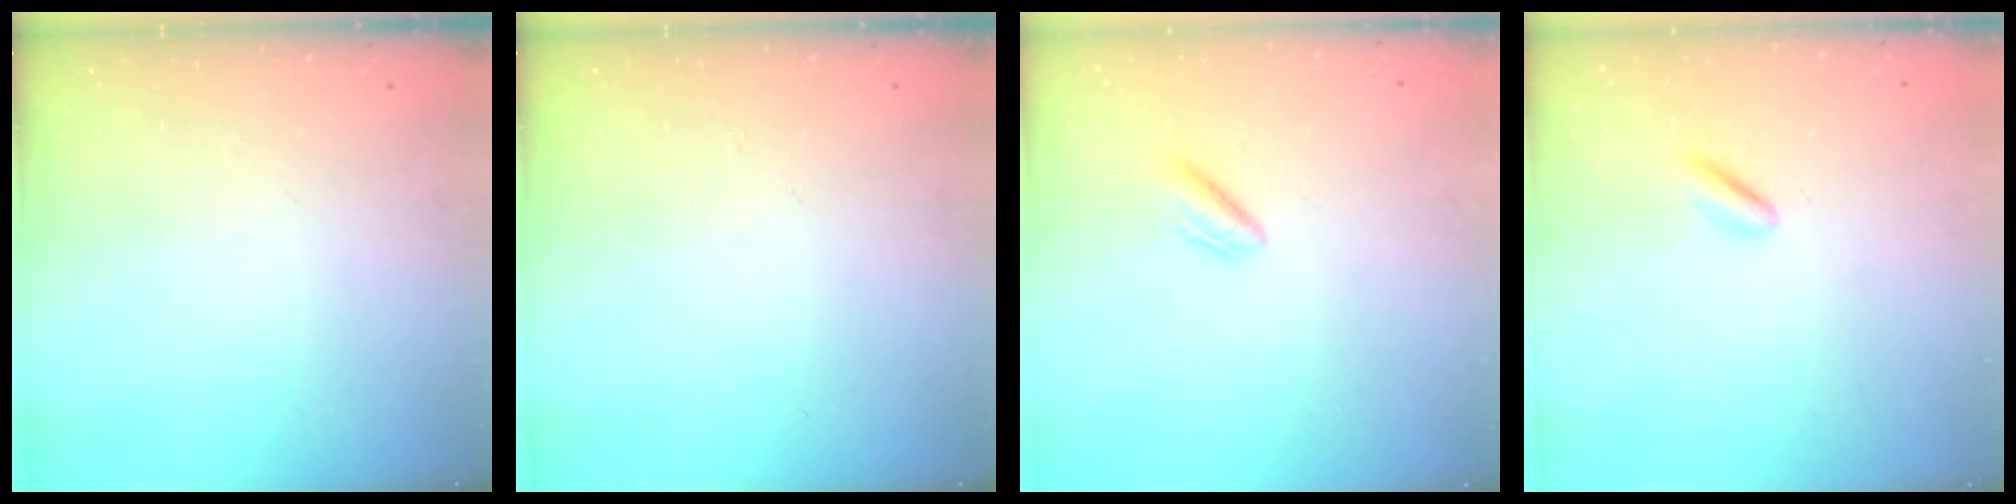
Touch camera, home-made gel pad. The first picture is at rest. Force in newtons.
{"total": 0.0}
{"total": 2.7, "press": 2.4, "slide": 1.2}
{"total": 2.4, "press": 2.2, "slide": 1.0}